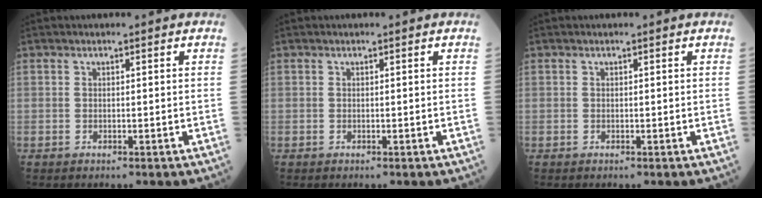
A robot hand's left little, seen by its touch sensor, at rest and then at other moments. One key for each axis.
{"total": 0.0}
{"total": 0.0}